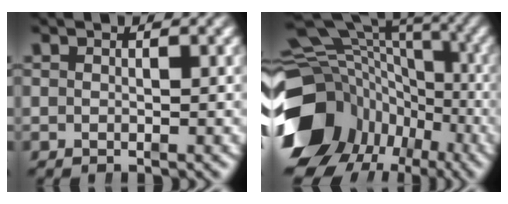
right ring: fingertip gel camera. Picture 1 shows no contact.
{"total": 15.6, "force": [-3.6, 12.3, 8.9], "torque": [-0.144, -0.047, -0.047]}